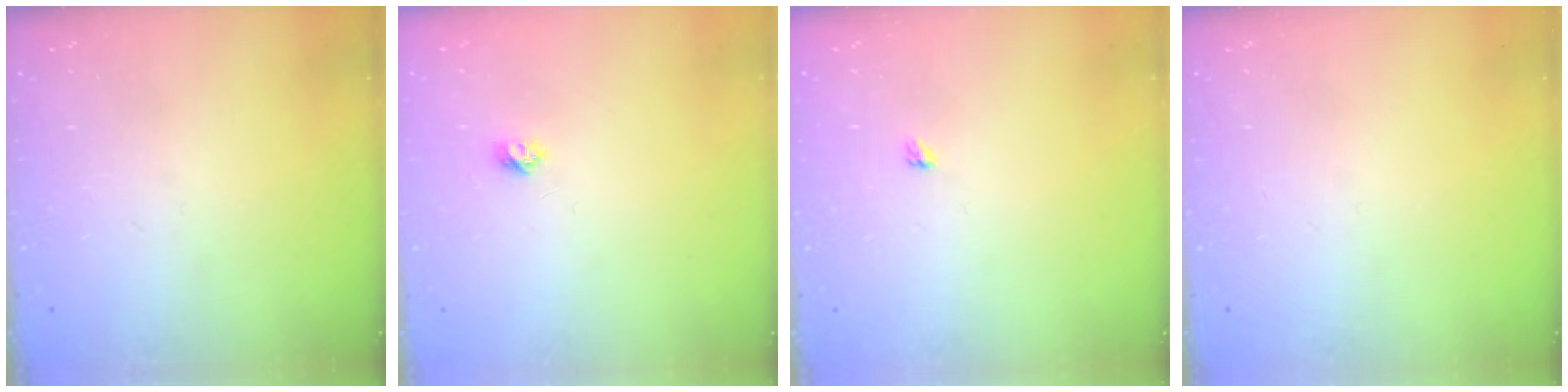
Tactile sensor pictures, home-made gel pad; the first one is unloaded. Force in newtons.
{"total": 3.7, "press": 3.7, "slide": 0.4}
{"total": 2.4, "press": 2.4, "slide": 0.4}
{"total": 0.0}